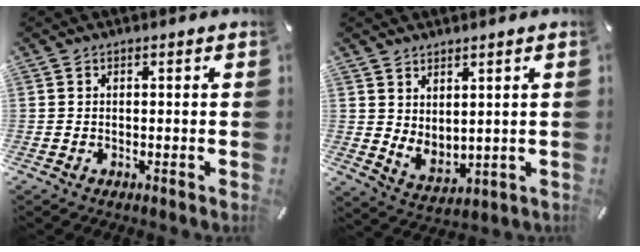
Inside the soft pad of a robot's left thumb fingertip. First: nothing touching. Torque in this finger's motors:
{"motor_torque": [0.75, 0.64, 0.29, -0.58, 0.13]}